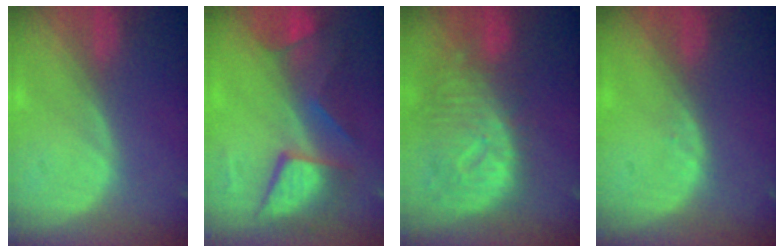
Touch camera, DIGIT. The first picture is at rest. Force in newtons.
{"total": 8.6, "press": 8.6, "slide": 0.4}
{"total": 11.0, "press": 9.6, "slide": 5.4}
{"total": 0.7, "press": 0.6, "slide": 0.2}